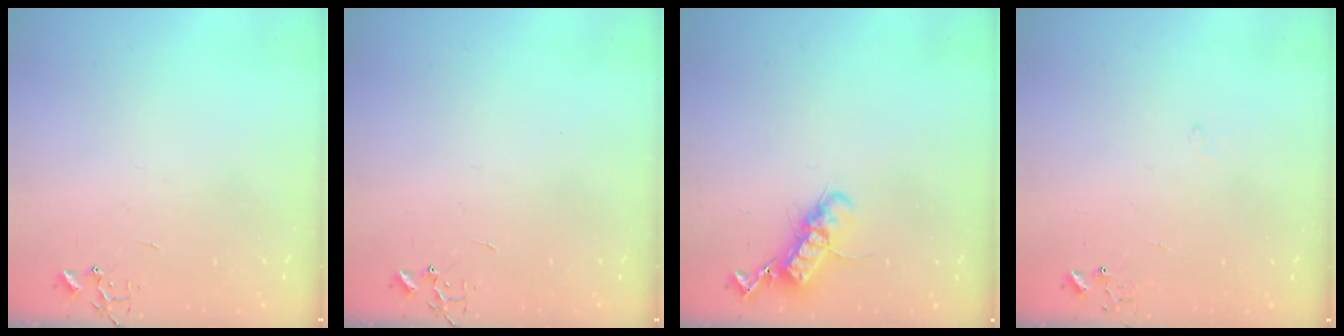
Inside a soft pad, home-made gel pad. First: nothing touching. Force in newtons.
{"total": 0.0}
{"total": 12.8, "press": 12.8, "slide": 0.8}
{"total": 5.8, "press": 5.8, "slide": 0.7}